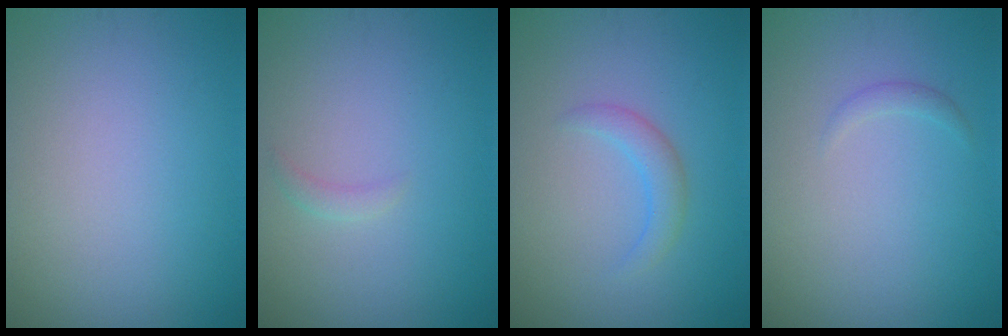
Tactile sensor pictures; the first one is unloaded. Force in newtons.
{"total": 0.8, "press": 0.8, "slide": 0.1}
{"total": 1.7, "press": 1.7, "slide": 0.3}
{"total": 0.7, "press": 0.7, "slide": 0.0}